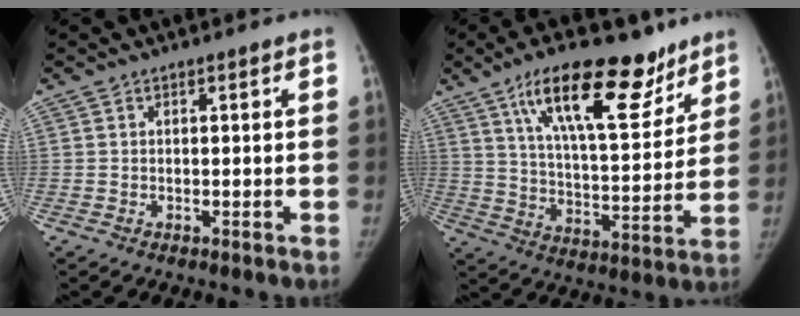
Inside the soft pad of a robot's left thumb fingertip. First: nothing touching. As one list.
[{"total": 20.4, "force": [12.6, 7.7, 14.1], "torque": [-0.186, -0.055, 0.210]}]